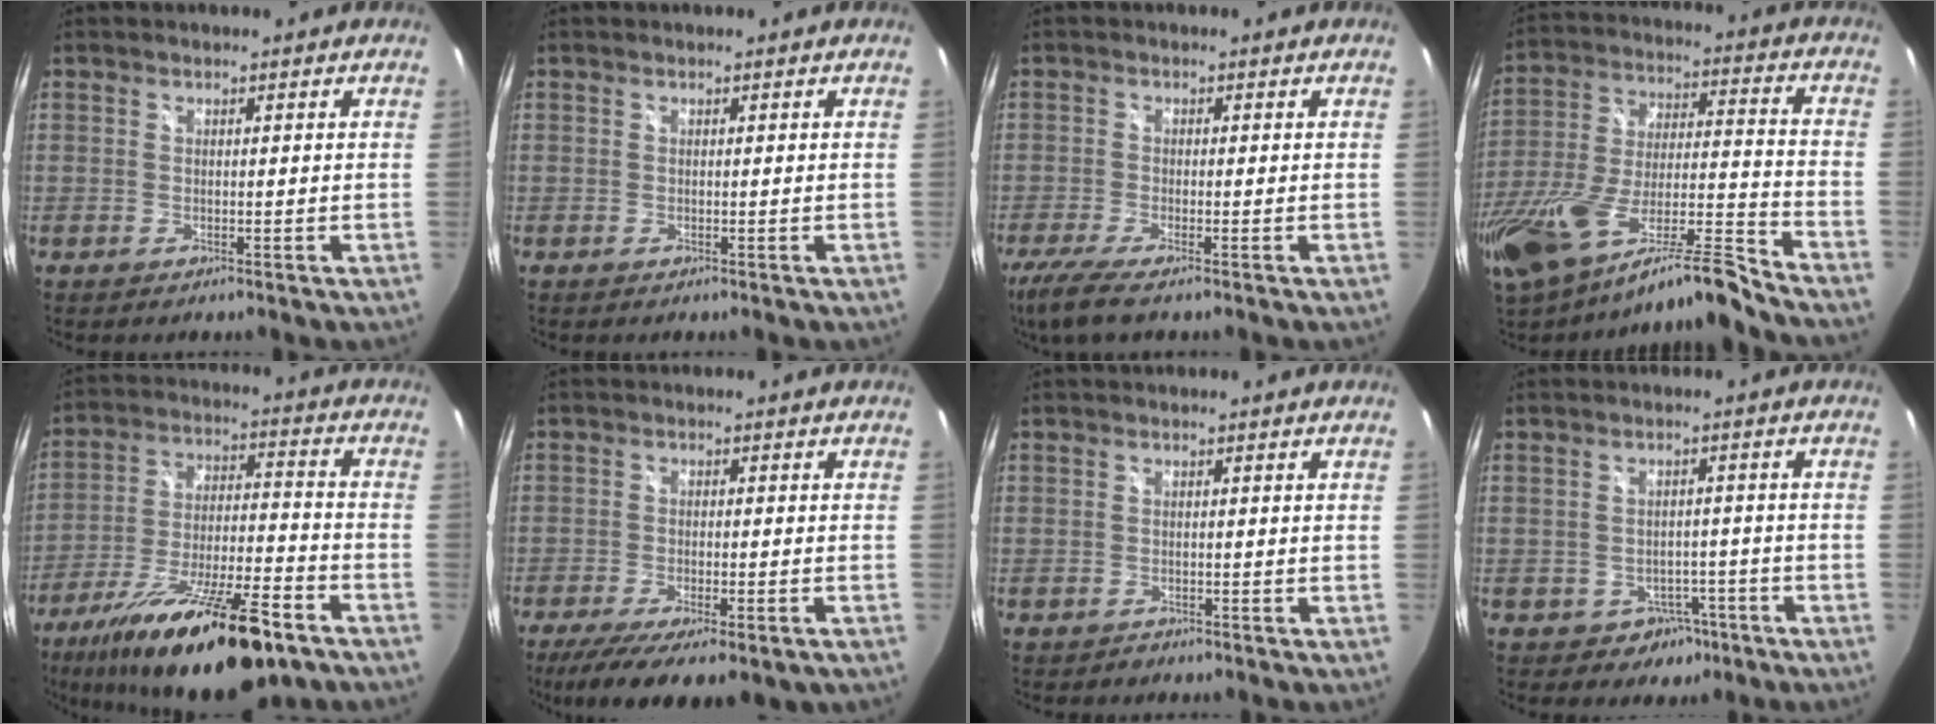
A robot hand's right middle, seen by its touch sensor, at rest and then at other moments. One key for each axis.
{"total": 0.0}
{"total": 6.3, "fx": -4.5, "fy": 0.4, "fz": 4.4, "tx": -0.102, "ty": -0.028, "tz": -0.084}
{"total": 21.5, "fx": -17.0, "fy": 1.7, "fz": 13.0, "tx": -0.249, "ty": -0.048, "tz": -0.294}
{"total": 24.6, "fx": -16.9, "fy": 6.0, "fz": 16.8, "tx": -0.303, "ty": -0.043, "tz": -0.269}
{"total": 13.1, "fx": -8.8, "fy": 4.0, "fz": 8.8, "tx": -0.176, "ty": -0.051, "tz": -0.132}
{"total": 0.8, "fx": -0.7, "fy": 0.4, "fz": -0.1, "tx": 0.000, "ty": 0.001, "tz": -0.011}
{"total": 5.0, "fx": -3.2, "fy": 3.8, "fz": 0.7, "tx": -0.017, "ty": 0.021, "tz": -0.034}